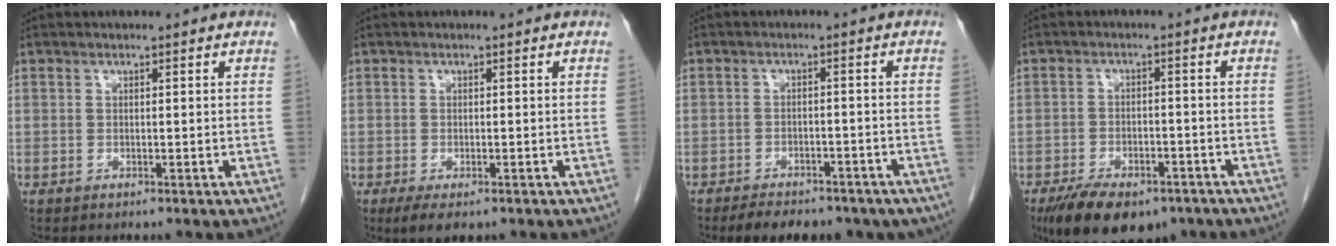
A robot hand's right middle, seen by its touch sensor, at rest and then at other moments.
{"total": 3.5, "force": [-2.2, 1.3, 2.5], "torque": [-0.046, -0.009, -0.030]}
{"total": 12.2, "force": [-9.2, 5.2, 5.9], "torque": [-0.091, 0.003, -0.115]}
{"total": 13.0, "force": [-9.2, 5.8, 7.1], "torque": [-0.117, -0.006, -0.138]}